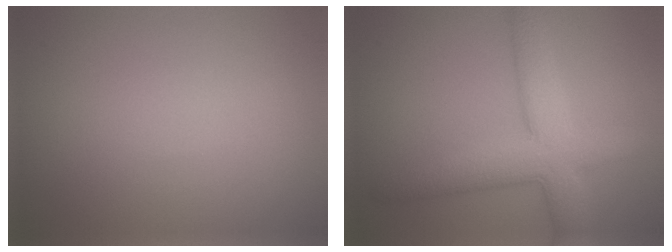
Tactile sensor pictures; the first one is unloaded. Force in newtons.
{"total": 6.5, "press": 6.5, "slide": 0.3}